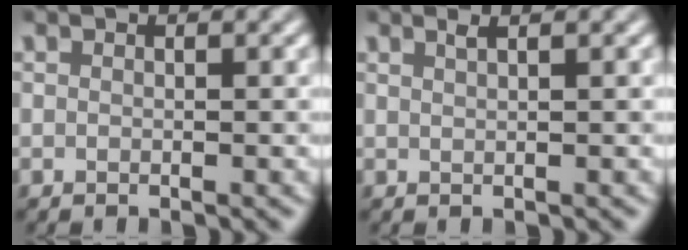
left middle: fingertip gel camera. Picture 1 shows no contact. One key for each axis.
{"total": 1.4, "fx": 0.9, "fy": 0.5, "fz": 0.9, "tx": -0.004, "ty": 0.003, "tz": 0.004}